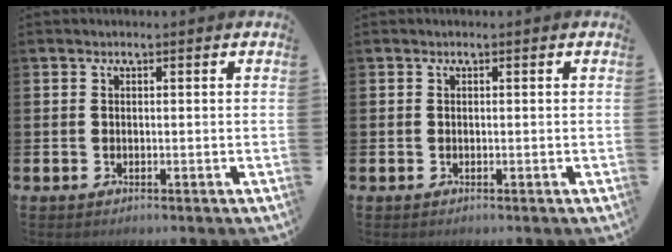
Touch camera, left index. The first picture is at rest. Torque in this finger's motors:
{"motor_torque": [0.00, 0.00, 0.00, 0.00]}